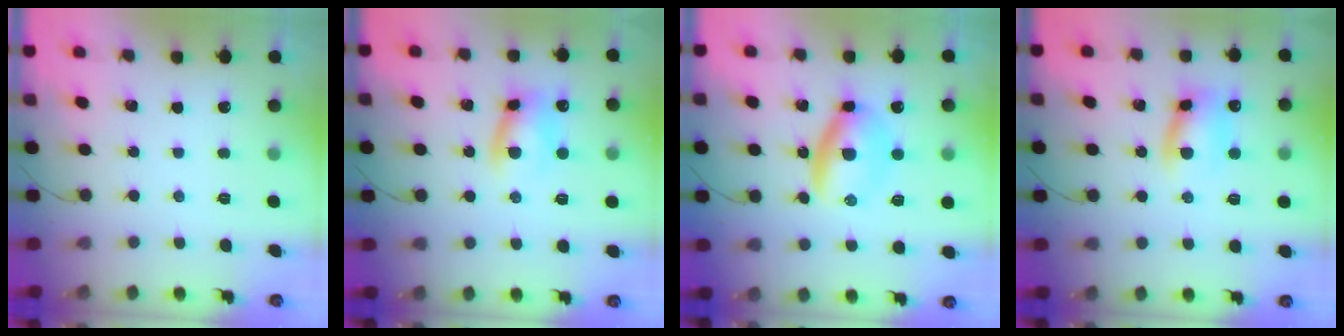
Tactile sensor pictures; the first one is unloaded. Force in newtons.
{"total": 8.2, "press": 8.1, "slide": 0.6}
{"total": 6.9, "press": 6.7, "slide": 1.9}
{"total": 9.6, "press": 9.6, "slide": 1.0}